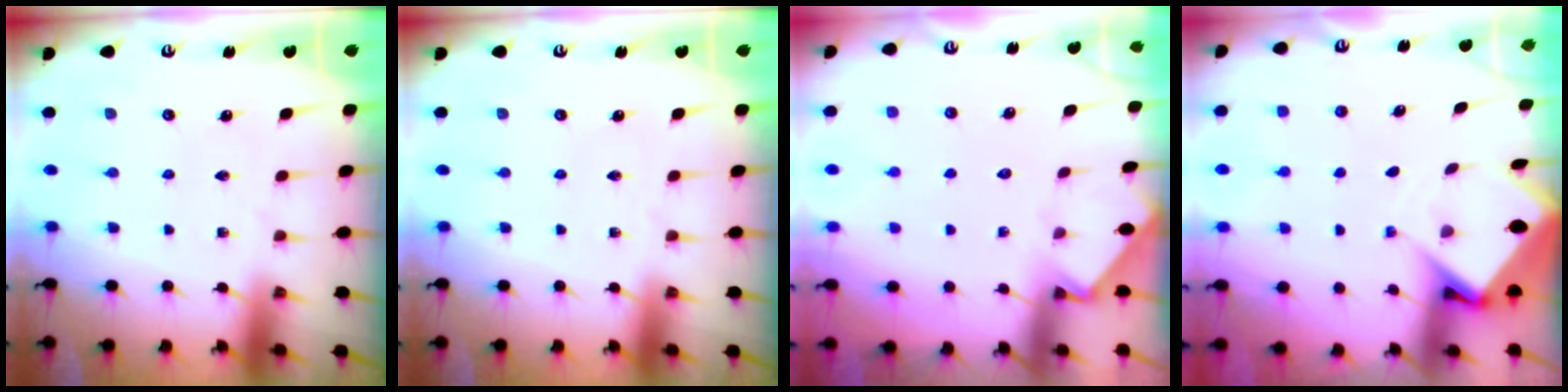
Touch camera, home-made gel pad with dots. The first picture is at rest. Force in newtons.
{"total": 0.0}
{"total": 2.6, "press": 2.6, "slide": 0.4}
{"total": 4.8, "press": 4.8, "slide": 0.3}